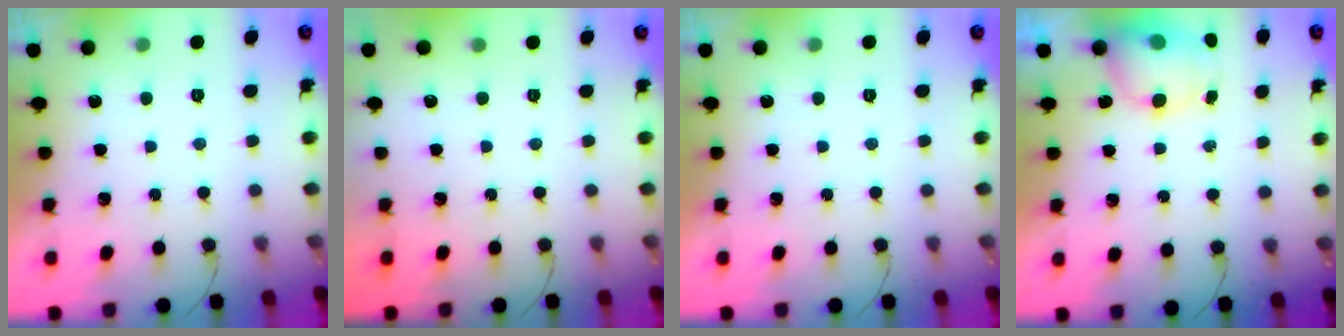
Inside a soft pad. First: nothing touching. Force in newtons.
{"total": 0.0}
{"total": 0.0}
{"total": 7.1, "press": 7.1, "slide": 1.0}